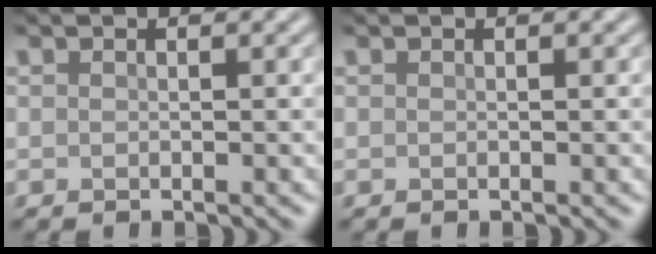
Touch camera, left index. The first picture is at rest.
{"total": 0.0}